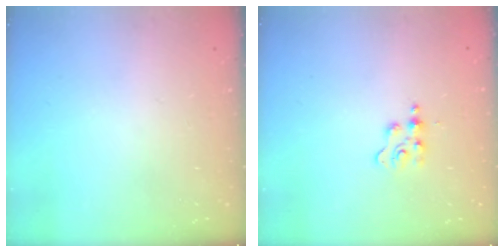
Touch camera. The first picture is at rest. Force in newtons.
{"total": 2.3, "press": 2.3, "slide": 0.4}